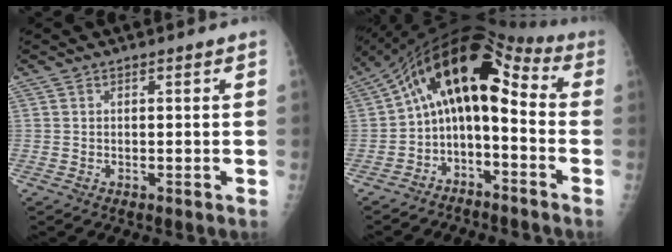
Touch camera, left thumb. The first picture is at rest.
{"total": 14.0, "force": [-1.5, 7.6, 11.6], "torque": [-0.162, 0.099, -0.036]}